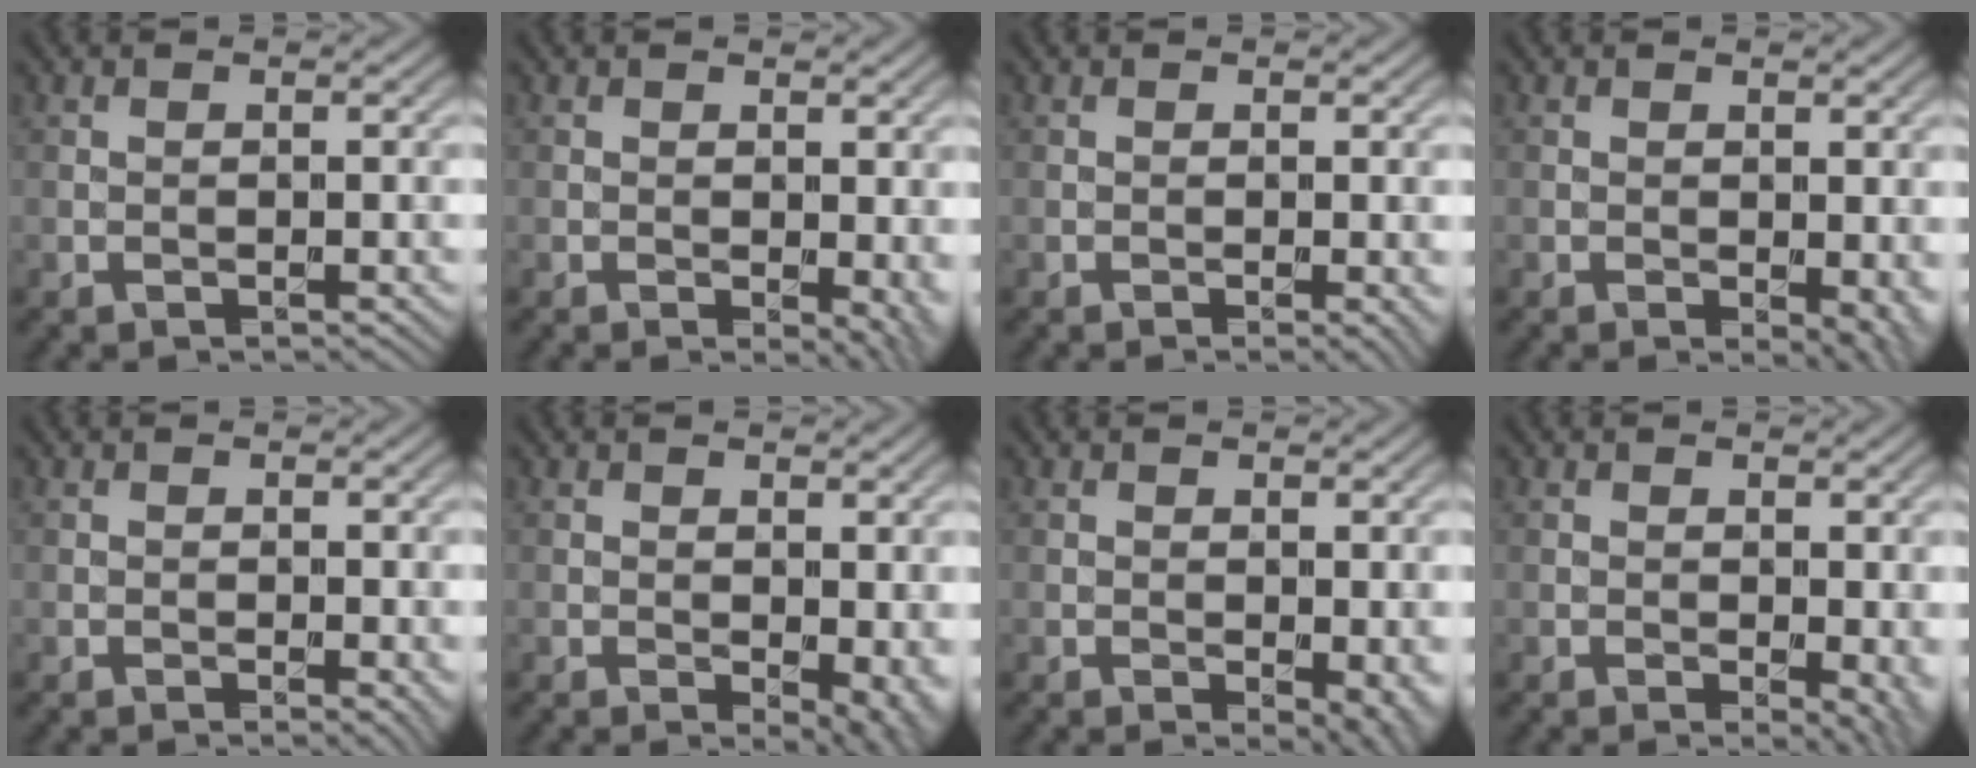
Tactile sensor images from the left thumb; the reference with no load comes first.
{"total": 3.7, "force": [-0.2, 1.8, 3.2], "torque": [-0.034, -0.007, -0.001]}
{"total": 1.3, "force": [-0.3, 0.3, 1.2], "torque": [-0.017, -0.006, -0.005]}
{"total": 3.5, "force": [-0.7, 1.6, 3.0], "torque": [-0.033, -0.009, -0.006]}
{"total": 1.7, "force": [-0.2, 0.9, 1.5], "torque": [-0.018, -0.007, 0.000]}
{"total": 4.6, "force": [-0.4, 2.5, 3.9], "torque": [-0.048, -0.012, 0.000]}
{"total": 3.7, "force": [-0.7, 1.9, 3.1], "torque": [-0.037, -0.011, -0.006]}
{"total": 4.1, "force": [-0.2, 2.0, 3.6], "torque": [-0.039, -0.008, 0.000]}